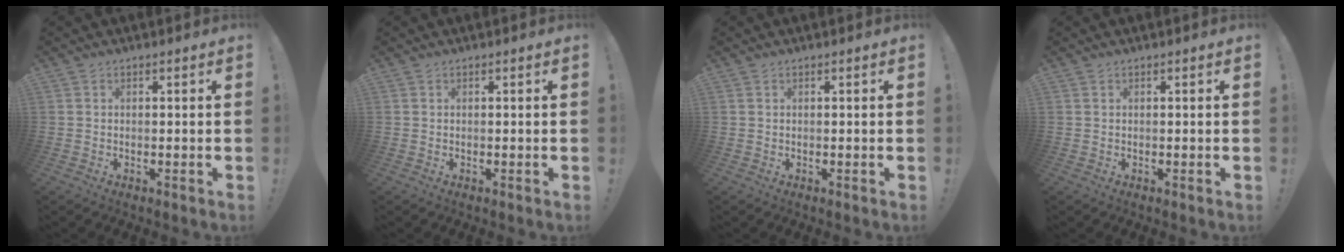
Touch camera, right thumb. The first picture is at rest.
{"total": 0.0}
{"total": 0.0}
{"total": 0.0}